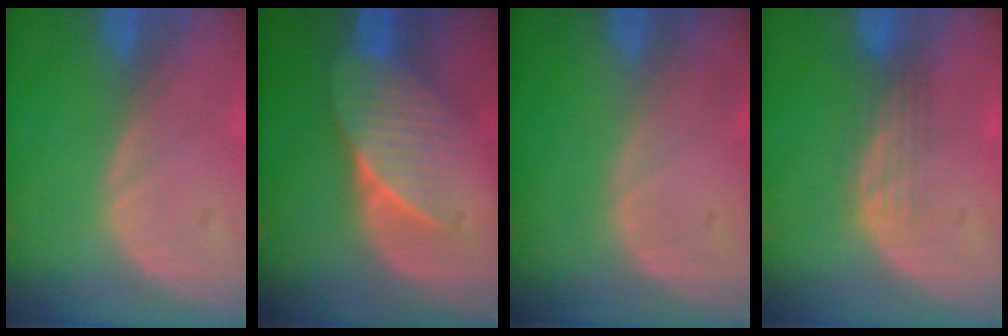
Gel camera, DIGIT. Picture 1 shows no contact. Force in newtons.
{"total": 7.2, "press": 6.6, "slide": 2.8}
{"total": 0.0}
{"total": 2.9, "press": 2.7, "slide": 1.2}